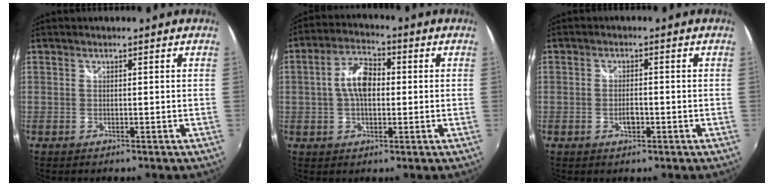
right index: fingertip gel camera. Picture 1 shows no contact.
{"total": 7.6, "force": [0.2, 4.2, 6.3], "torque": [-0.119, 0.018, 0.004]}
{"total": 2.7, "force": [-1.0, 1.2, 2.1], "torque": [-0.039, -0.001, -0.017]}